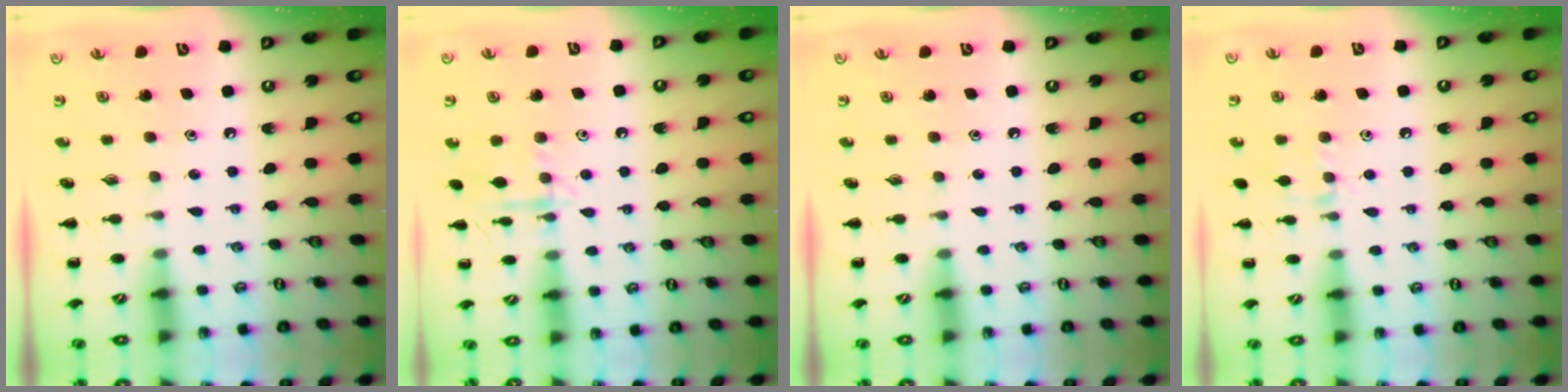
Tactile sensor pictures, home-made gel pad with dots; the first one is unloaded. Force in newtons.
{"total": 9.0, "press": 8.9, "slide": 1.1}
{"total": 0.0}
{"total": 6.5, "press": 6.4, "slide": 1.3}